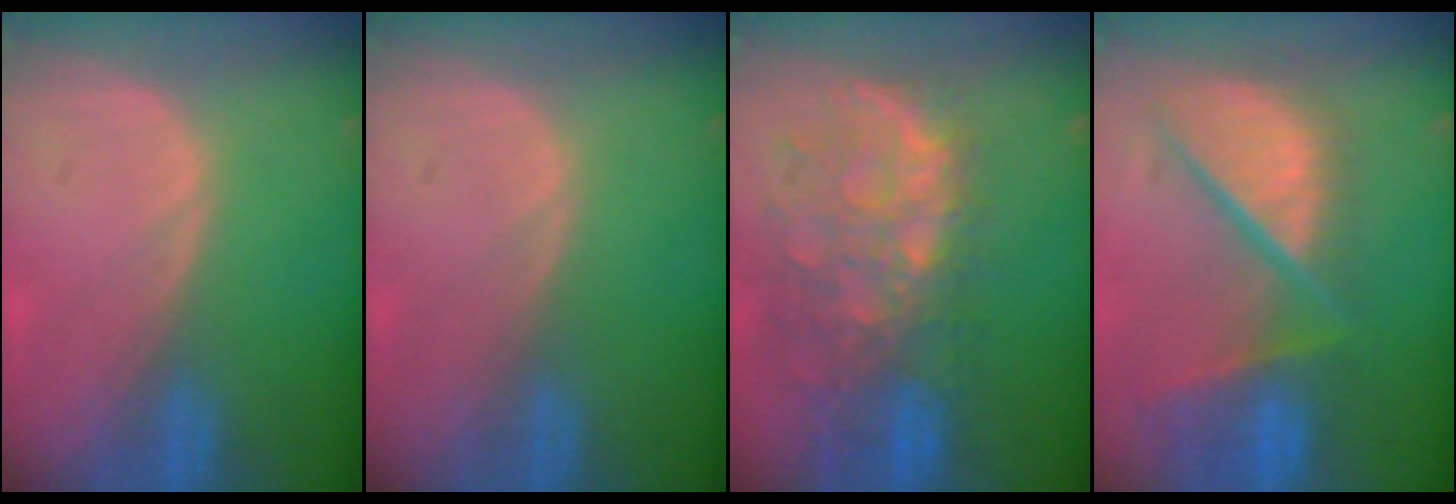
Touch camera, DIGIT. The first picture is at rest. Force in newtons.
{"total": 0.0}
{"total": 11.2, "press": 9.8, "slide": 5.4}
{"total": 12.0, "press": 9.8, "slide": 6.8}